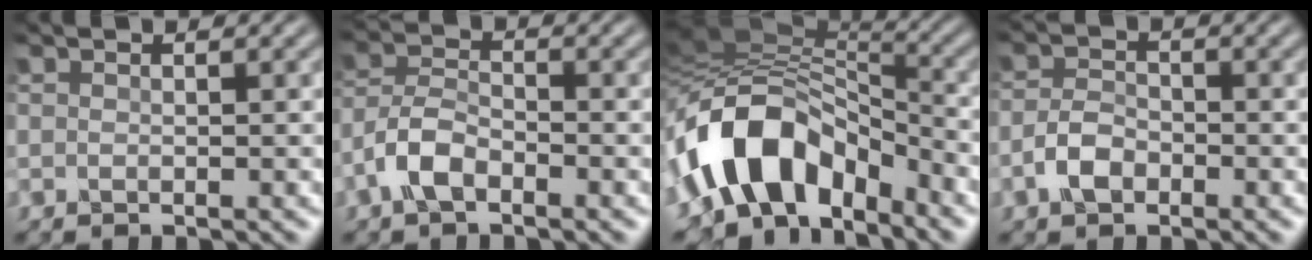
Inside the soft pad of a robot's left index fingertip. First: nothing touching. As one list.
[{"total": 3.2, "force": [-2.1, 1.3, 2.1], "torque": [-0.050, 0.012, -0.050]}, {"total": 10.2, "force": [-4.4, 6.1, 7.0], "torque": [-0.121, 0.024, -0.085]}, {"total": 2.3, "force": [-1.4, 1.2, 1.4], "torque": [-0.031, 0.012, -0.032]}]